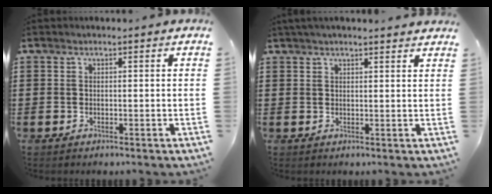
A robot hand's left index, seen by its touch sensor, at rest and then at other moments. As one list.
[{"total": 1.9, "force": [1.7, 0.0, 0.7], "torque": [-0.017, 0.003, 0.033]}]